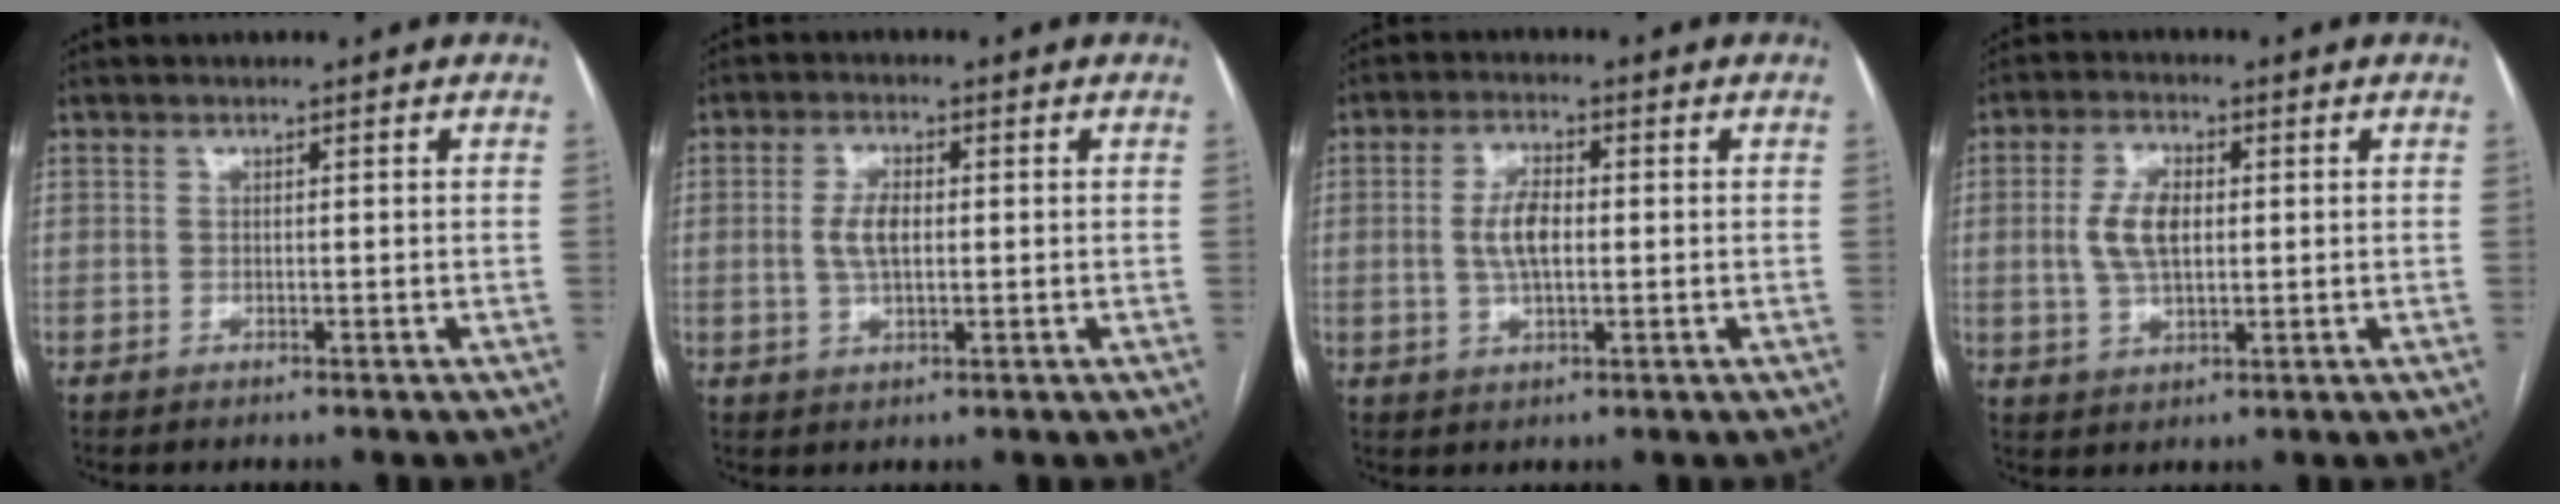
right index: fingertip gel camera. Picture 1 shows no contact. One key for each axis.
{"total": 4.5, "fx": 0.2, "fy": 1.9, "fz": 4.1, "tx": -0.088, "ty": 0.007, "tz": 0.007}
{"total": 5.6, "fx": 0.1, "fy": 2.2, "fz": 5.2, "tx": -0.107, "ty": 0.008, "tz": 0.002}
{"total": 6.8, "fx": 0.7, "fy": 3.3, "fz": 5.9, "tx": -0.127, "ty": 0.012, "tz": 0.016}